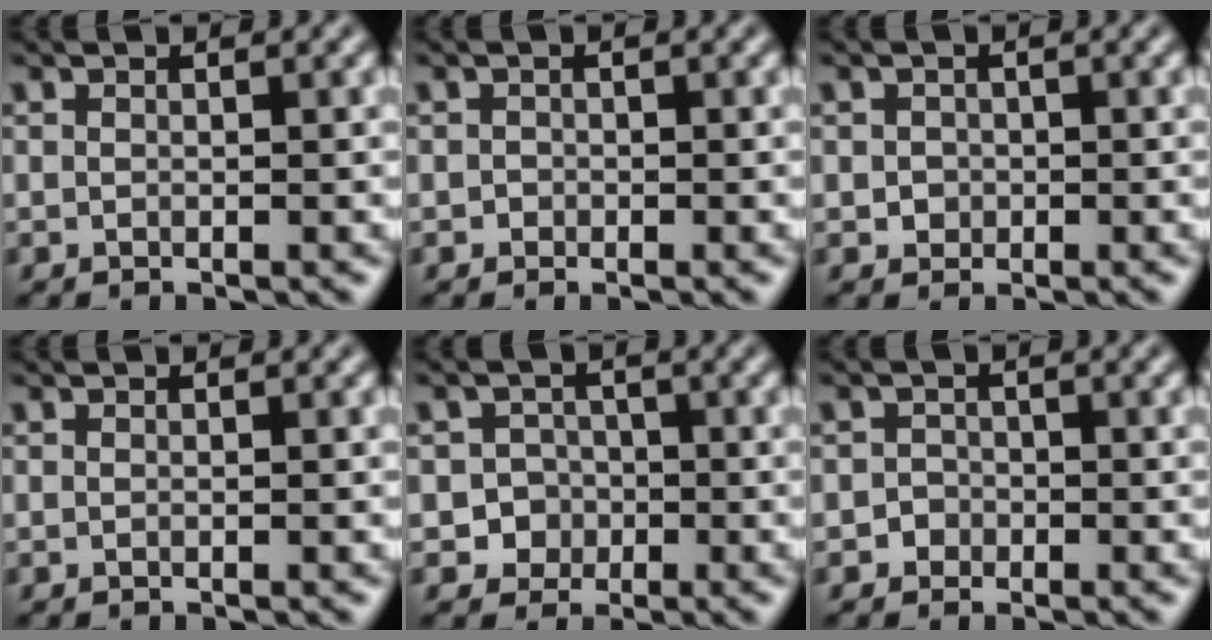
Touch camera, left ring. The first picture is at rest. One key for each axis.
{"total": 0.6, "fx": -0.2, "fy": 0.6, "fz": 0.0, "tx": 0.006, "ty": -0.003, "tz": -0.004}
{"total": 1.1, "fx": 0.0, "fy": 1.1, "fz": 0.2, "tx": 0.005, "ty": -0.003, "tz": 0.000}
{"total": 0.0}
{"total": 3.4, "fx": -1.2, "fy": 3.1, "fz": 0.4, "tx": 0.026, "ty": 0.002, "tz": -0.028}
{"total": 1.2, "fx": -0.4, "fy": 1.1, "fz": 0.0, "tx": 0.016, "ty": 0.002, "tz": -0.012}